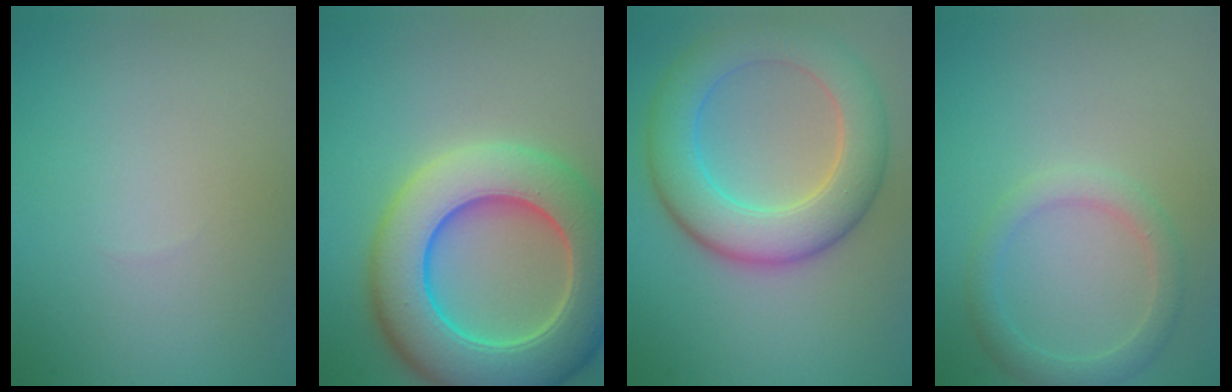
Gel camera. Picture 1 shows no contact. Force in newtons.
{"total": 11.7, "press": 11.7, "slide": 0.5}
{"total": 7.9, "press": 7.9, "slide": 0.2}
{"total": 2.5, "press": 2.5, "slide": 0.1}